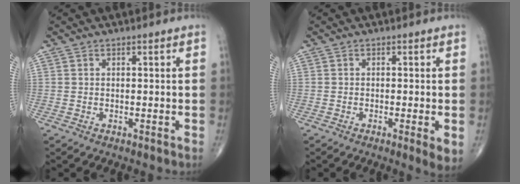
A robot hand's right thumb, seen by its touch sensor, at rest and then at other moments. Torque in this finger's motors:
{"motor_torque": [-0.13, 0.30, -0.23, -0.21, -0.03]}